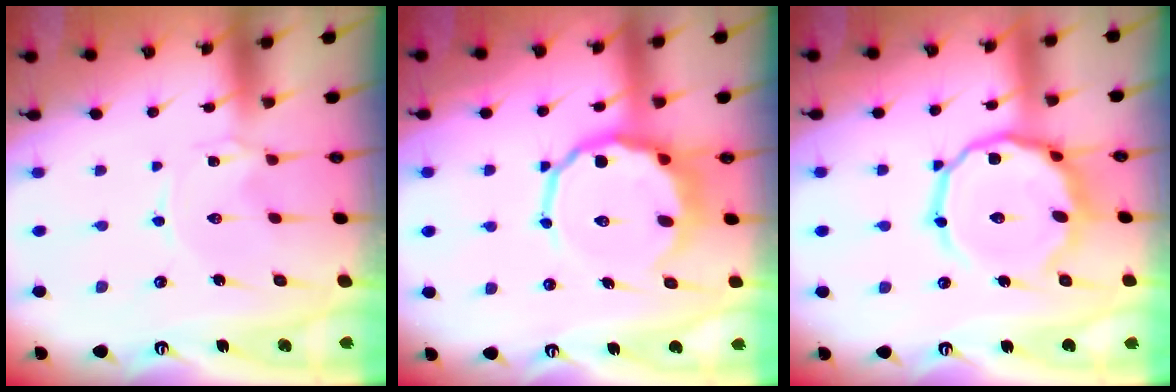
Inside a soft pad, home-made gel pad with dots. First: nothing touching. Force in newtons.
{"total": 11.3, "press": 10.8, "slide": 3.3}
{"total": 14.8, "press": 14.6, "slide": 1.9}